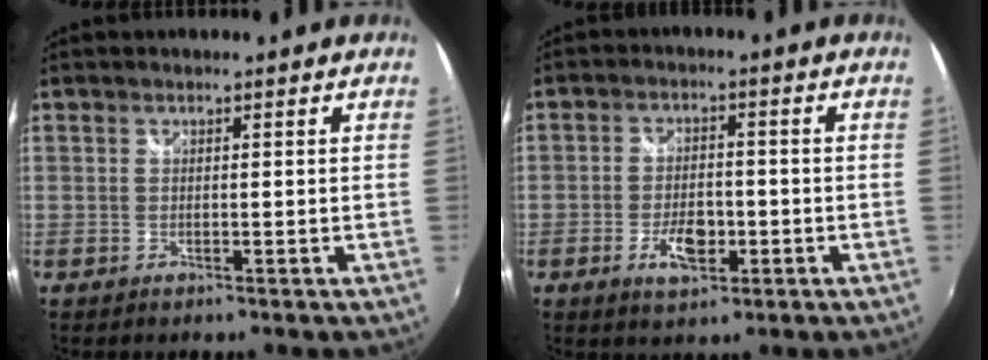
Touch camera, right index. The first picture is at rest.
{"total": 6.5, "force": [-2.4, 3.4, 5.0], "torque": [-0.102, -0.005, -0.038]}